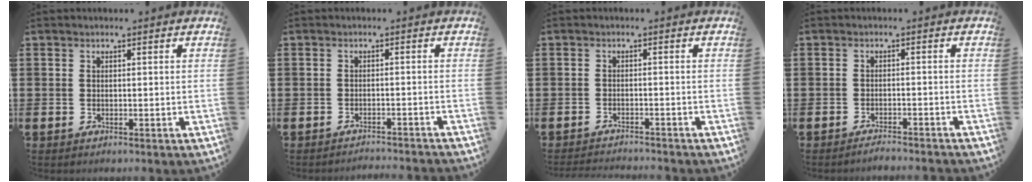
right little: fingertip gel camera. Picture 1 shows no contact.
{"total": 1.5, "force": [-1.5, -0.2, -0.1], "torque": [-0.001, 0.004, -0.031]}
{"total": 1.6, "force": [-1.6, -0.1, 0.0], "torque": [-0.003, 0.002, -0.032]}
{"total": 1.6, "force": [-1.5, -0.1, 0.3], "torque": [-0.007, 0.001, -0.030]}